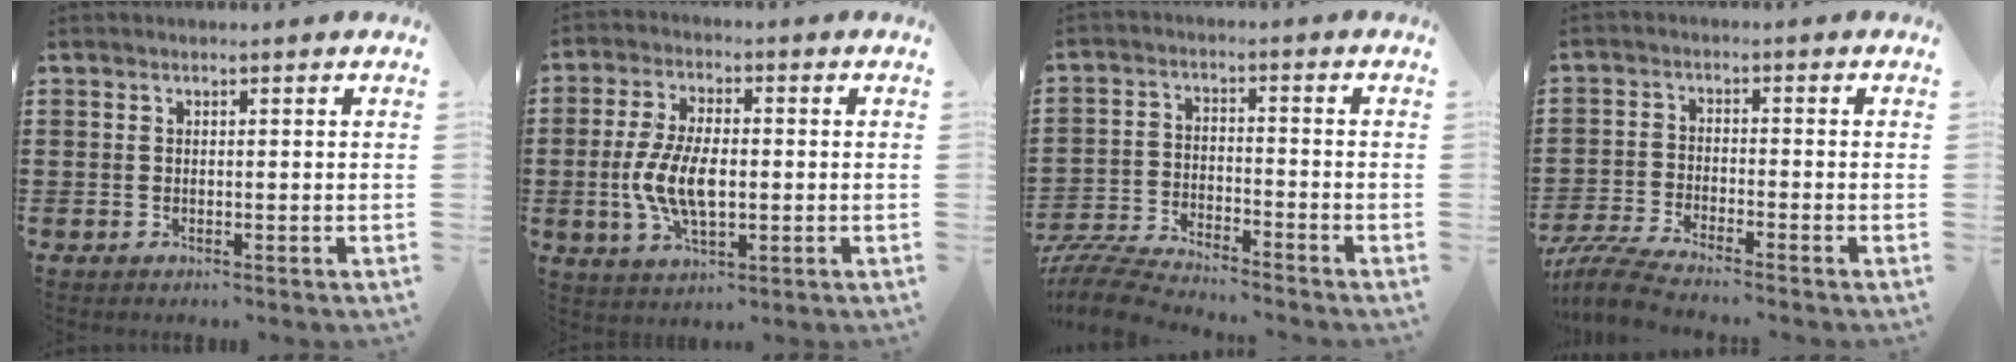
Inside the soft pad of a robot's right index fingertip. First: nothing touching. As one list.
[{"total": 8.3, "force": [-1.1, 4.0, 7.2], "torque": [-0.162, -0.001, -0.025]}, {"total": 7.6, "force": [-7.3, 0.2, 2.1], "torque": [-0.058, -0.003, -0.147]}, {"total": 5.0, "force": [-4.7, -0.2, 1.7], "torque": [-0.056, -0.018, -0.098]}]